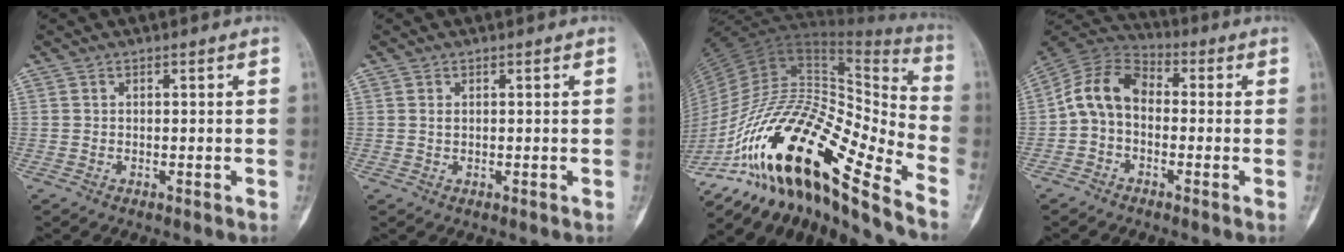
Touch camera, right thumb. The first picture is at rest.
{"total": 0.9, "force": [0.3, 0.5, 0.7], "torque": [-0.011, 0.003, 0.008]}
{"total": 31.6, "force": [-19.4, 9.0, 23.3], "torque": [-0.411, 0.068, -0.338]}
{"total": 10.3, "force": [-0.7, 7.3, 7.2], "torque": [-0.120, 0.034, -0.032]}